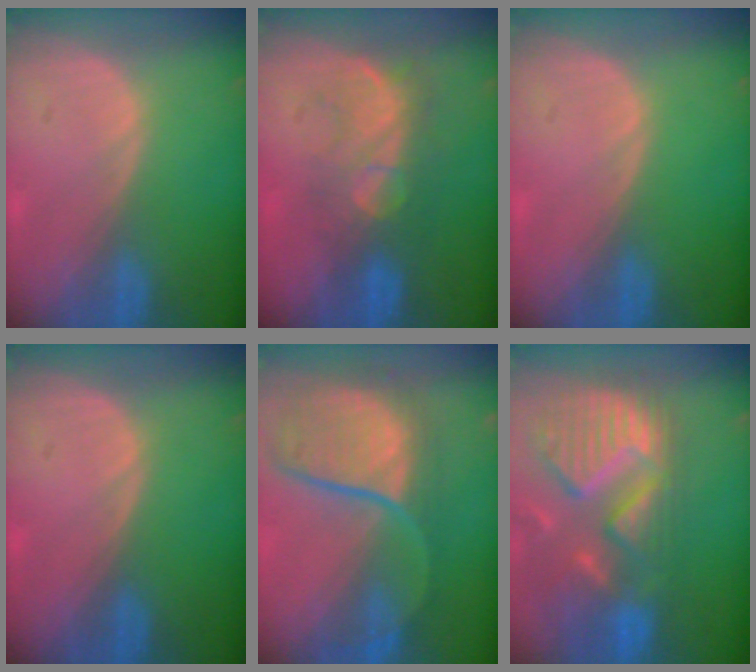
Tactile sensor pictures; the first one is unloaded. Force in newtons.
{"total": 8.1, "press": 7.7, "slide": 2.5}
{"total": 0.0}
{"total": 0.0}
{"total": 10.7, "press": 9.7, "slide": 4.4}
{"total": 13.9, "press": 11.8, "slide": 7.3}